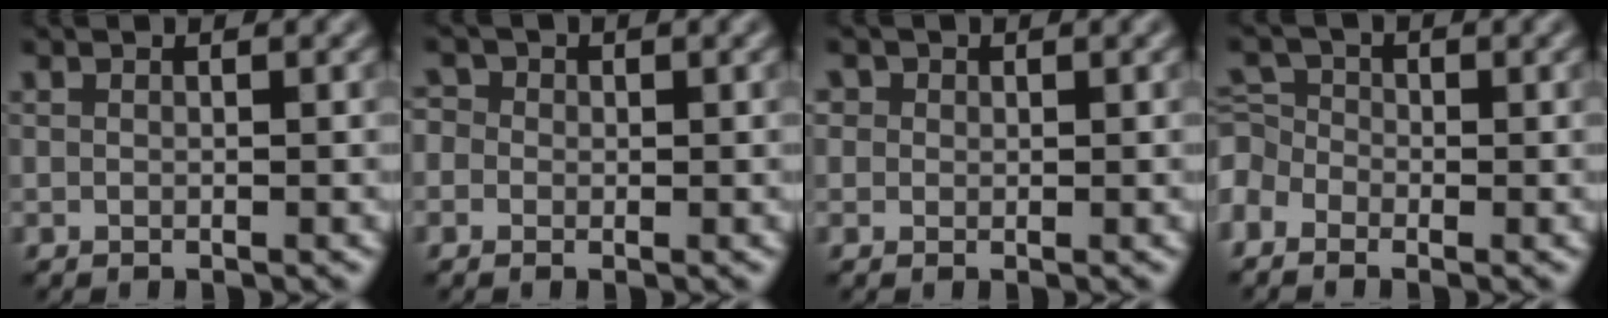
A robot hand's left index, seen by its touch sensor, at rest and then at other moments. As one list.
[{"total": 1.6, "force": [0.1, 1.5, 0.5], "torque": [-0.007, 0.013, -0.014]}, {"total": 0.9, "force": [0.3, 0.9, 0.1], "torque": [-0.002, -0.001, 0.005]}, {"total": 3.7, "force": [-1.9, 2.7, 1.6], "torque": [-0.032, 0.017, -0.042]}]